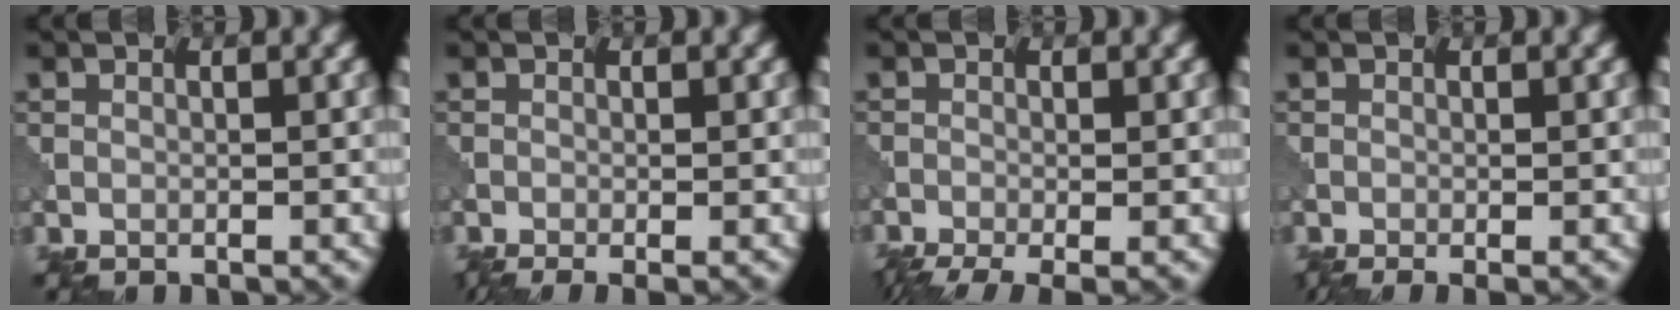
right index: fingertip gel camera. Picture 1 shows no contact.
{"total": 1.4, "force": [-0.7, 0.2, 1.2], "torque": [-0.021, -0.007, -0.015]}
{"total": 4.3, "force": [-2.8, 1.0, 3.1], "torque": [-0.054, -0.014, -0.053]}
{"total": 1.0, "force": [-0.5, 0.0, 0.9], "torque": [-0.016, -0.006, -0.011]}